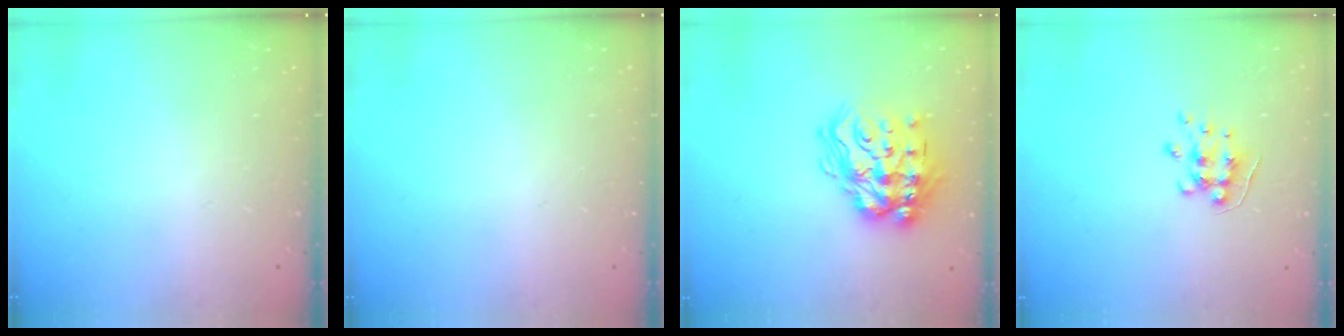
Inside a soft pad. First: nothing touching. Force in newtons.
{"total": 0.0}
{"total": 19.5, "press": 19.4, "slide": 2.7}
{"total": 7.1, "press": 7.1, "slide": 0.7}